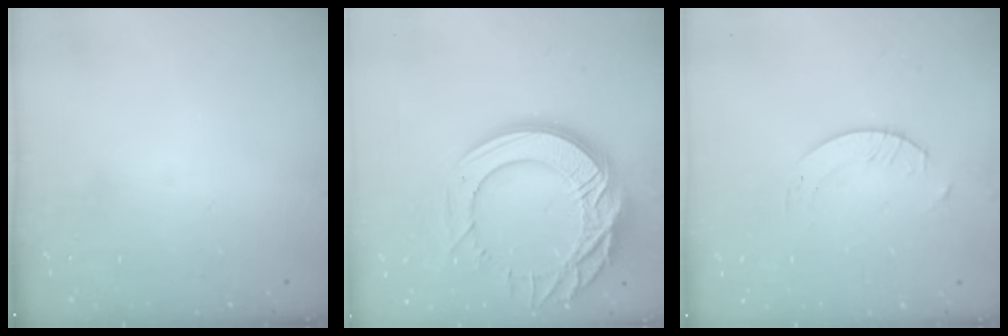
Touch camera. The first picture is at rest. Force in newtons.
{"total": 22.6, "press": 22.5, "slide": 2.2}
{"total": 1.7, "press": 1.7, "slide": 0.2}